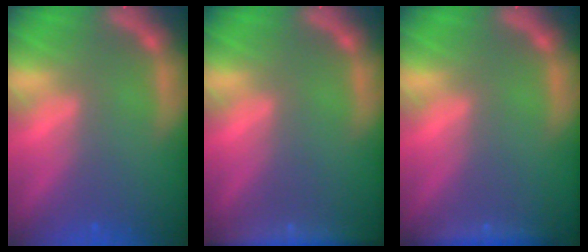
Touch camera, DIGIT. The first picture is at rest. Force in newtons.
{"total": 5.5}
{"total": 2.4}